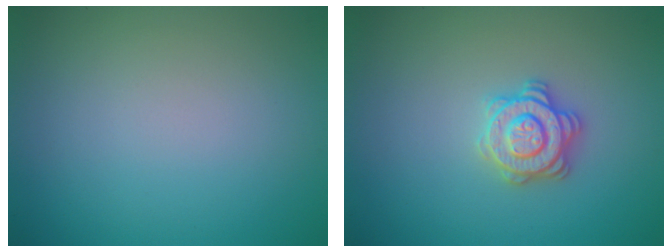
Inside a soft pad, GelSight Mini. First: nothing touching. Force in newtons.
{"total": 2.9, "press": 2.9, "slide": 0.4}